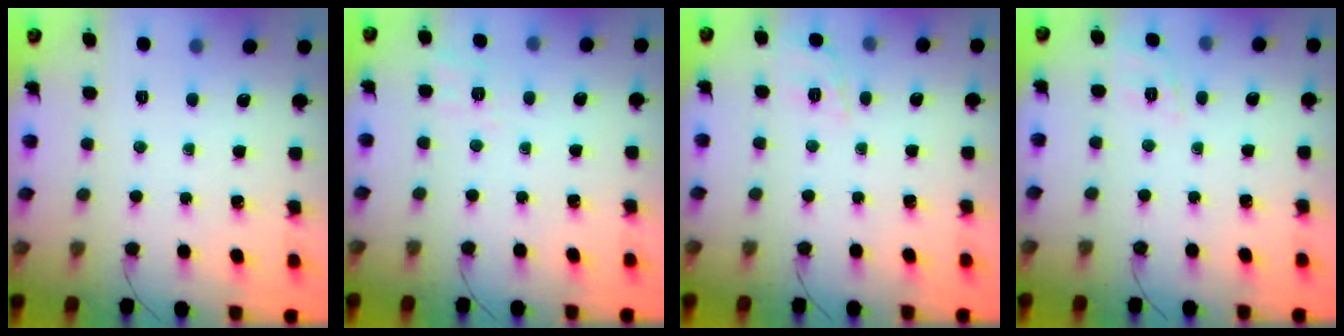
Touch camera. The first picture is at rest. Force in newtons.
{"total": 2.1, "press": 0.1, "slide": 2.1}
{"total": 8.0, "press": 7.9, "slide": 1.6}
{"total": 2.0, "press": 0.4, "slide": 1.9}